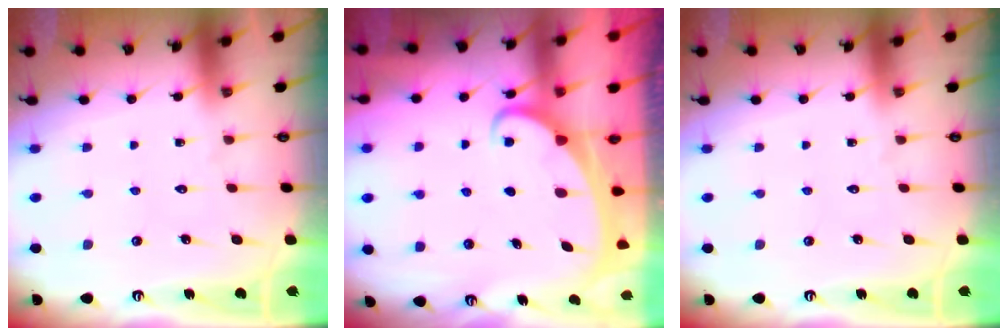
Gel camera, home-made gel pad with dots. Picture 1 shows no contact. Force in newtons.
{"total": 2.2, "press": 2.2, "slide": 0.3}
{"total": 0.0}